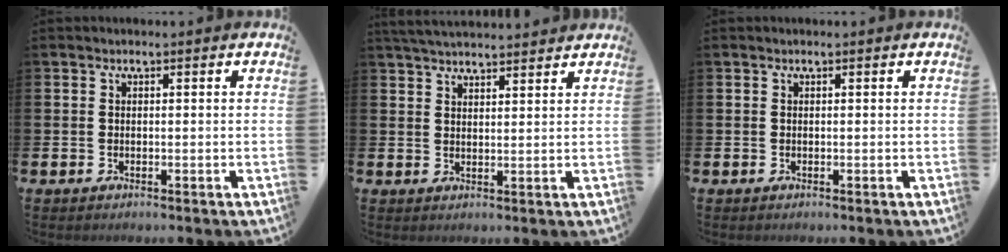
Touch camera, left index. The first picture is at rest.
{"total": 3.9, "force": [3.8, 0.3, 0.6], "torque": [-0.021, -0.013, 0.071]}
{"total": 0.0}